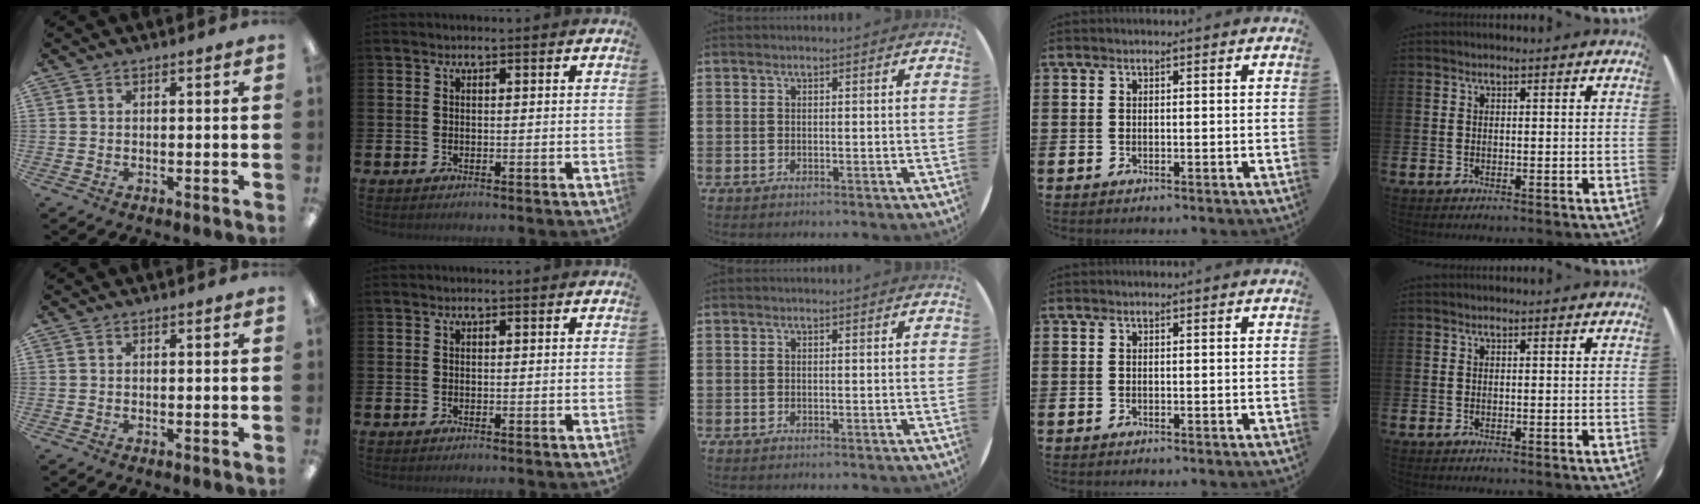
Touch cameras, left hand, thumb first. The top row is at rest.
{}